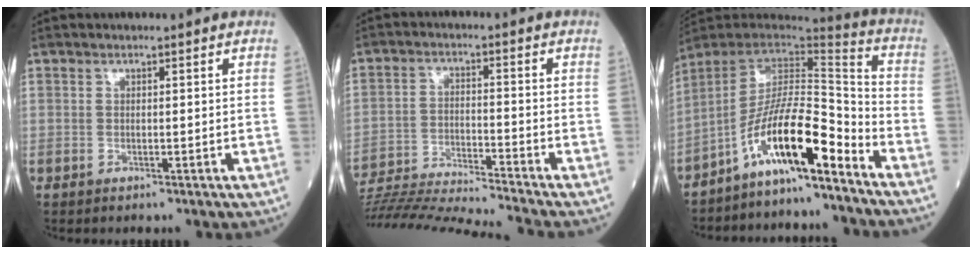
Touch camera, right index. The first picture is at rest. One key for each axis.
{"total": 18.7, "fx": -17.4, "fy": -2.9, "fz": 6.2, "tx": -0.106, "ty": -0.030, "tz": -0.282}
{"total": 12.7, "fx": -8.2, "fy": 1.5, "fz": 9.6, "tx": -0.164, "ty": 0.018, "tz": -0.149}